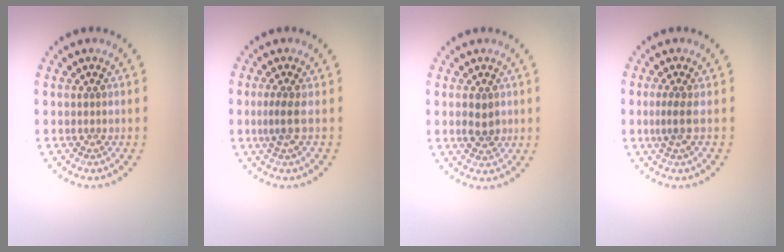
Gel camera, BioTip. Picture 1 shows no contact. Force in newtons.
{"total": 1.9, "press": 1.4, "slide": 1.3}
{"total": 2.1, "press": 2.1, "slide": 0.3}
{"total": 1.7, "press": 1.2, "slide": 1.1}